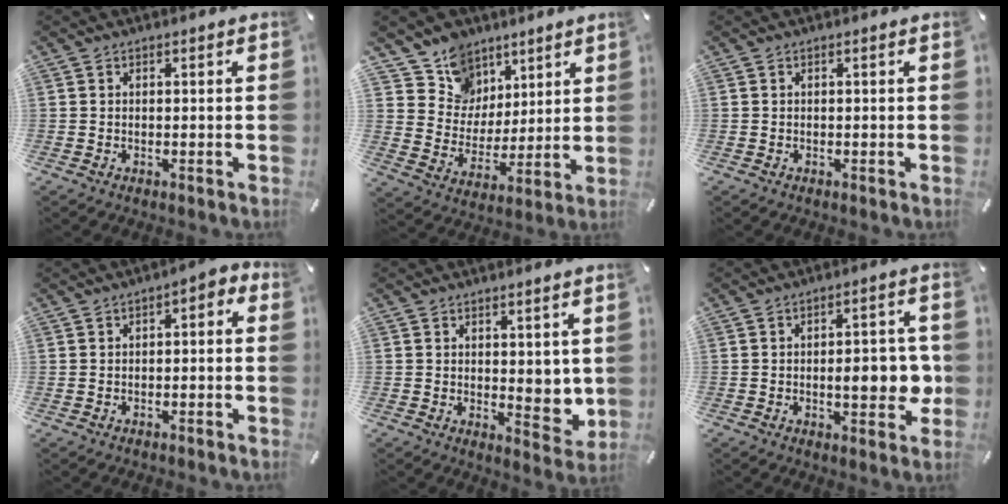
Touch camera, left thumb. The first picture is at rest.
{"total": 11.7, "force": [7.8, 8.6, -0.1], "torque": [-0.020, -0.081, 0.156]}
{"total": 0.0}
{"total": 3.6, "force": [-1.7, 1.5, 2.7], "torque": [-0.048, 0.018, -0.033]}
{"total": 6.5, "force": [0.7, 3.5, 5.4], "torque": [-0.060, -0.003, 0.017]}
{"total": 9.8, "force": [-0.7, 4.0, 8.9], "torque": [-0.113, -0.002, -0.011]}